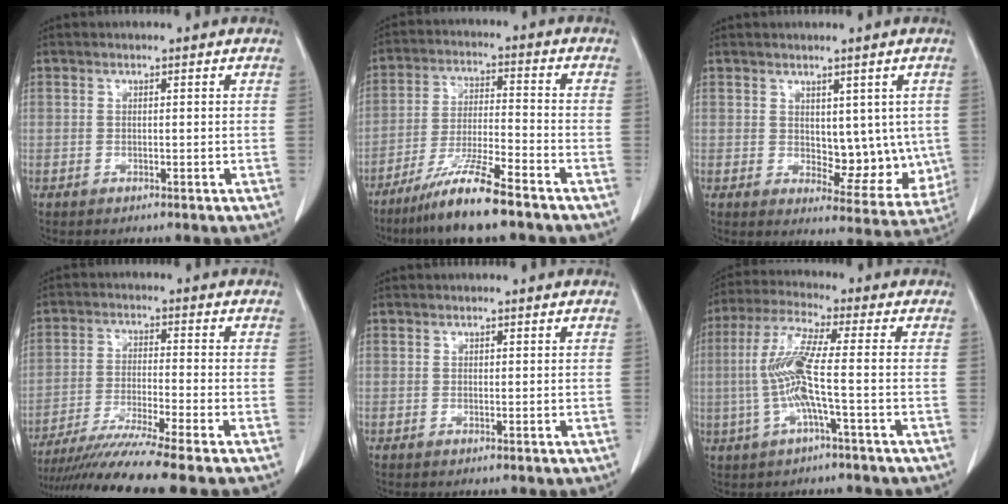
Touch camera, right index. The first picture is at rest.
{"total": 10.4, "force": [-7.6, 0.1, 7.1], "torque": [-0.138, -0.029, -0.142]}
{"total": 8.4, "force": [0.9, 4.8, 6.8], "torque": [-0.067, -0.005, 0.026]}
{"total": 11.9, "force": [-9.9, -2.3, 6.2], "torque": [-0.093, -0.034, -0.164]}
{"total": 0.0}
{"total": 9.2, "force": [-1.1, 0.6, 9.1], "torque": [-0.197, 0.013, -0.029]}